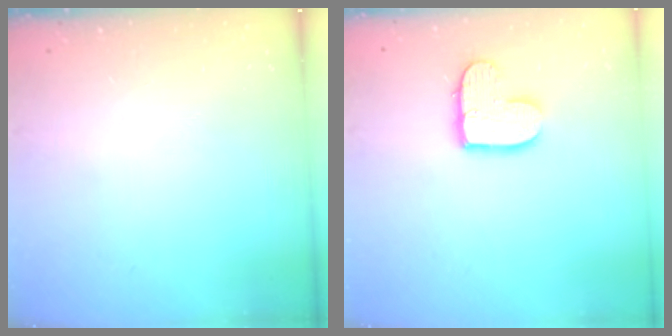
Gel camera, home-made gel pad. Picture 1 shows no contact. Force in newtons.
{"total": 10.1, "press": 10.1, "slide": 0.7}